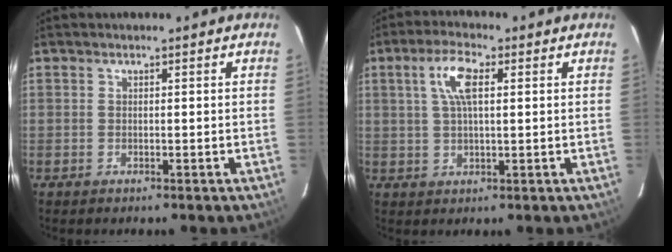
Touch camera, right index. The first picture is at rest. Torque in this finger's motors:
{"motor_torque": [0.38, 0.09, 0.59, 0.10]}